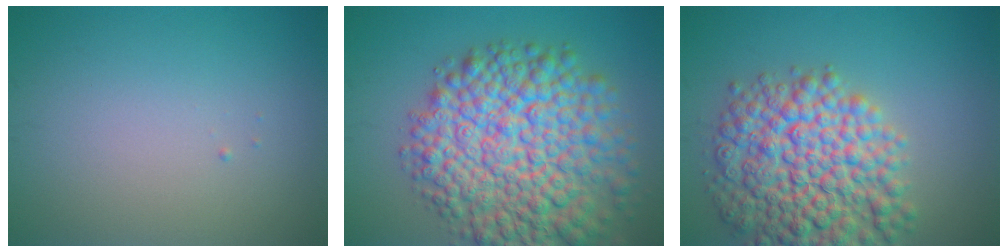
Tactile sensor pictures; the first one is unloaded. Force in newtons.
{"total": 12.8, "press": 12.8, "slide": 0.4}
{"total": 10.4, "press": 10.4, "slide": 0.4}